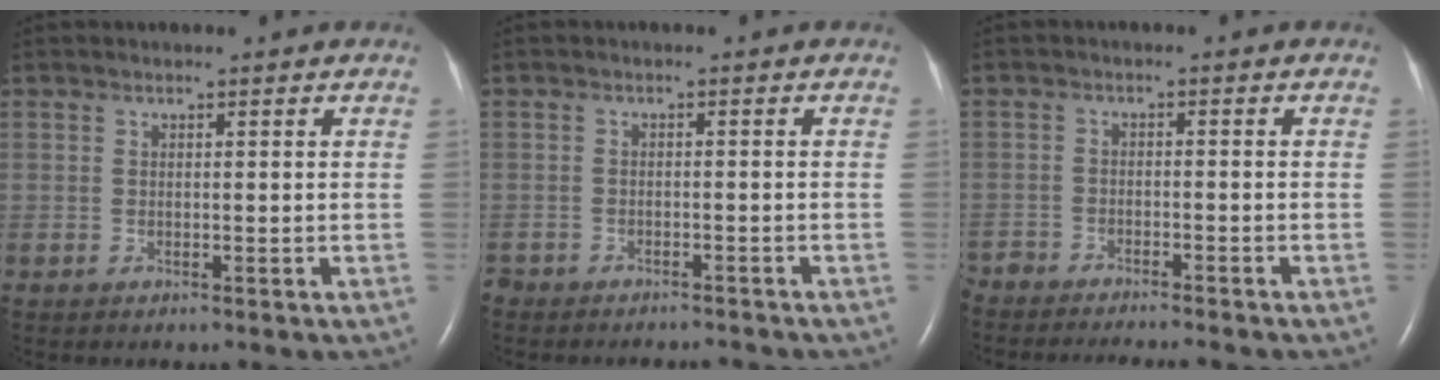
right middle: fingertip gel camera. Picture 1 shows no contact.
{"total": 5.5, "force": [-5.3, 1.2, 0.6], "torque": [-0.003, -0.008, -0.076]}
{"total": 12.2, "force": [-11.2, 1.7, 4.6], "torque": [-0.075, -0.020, -0.164]}